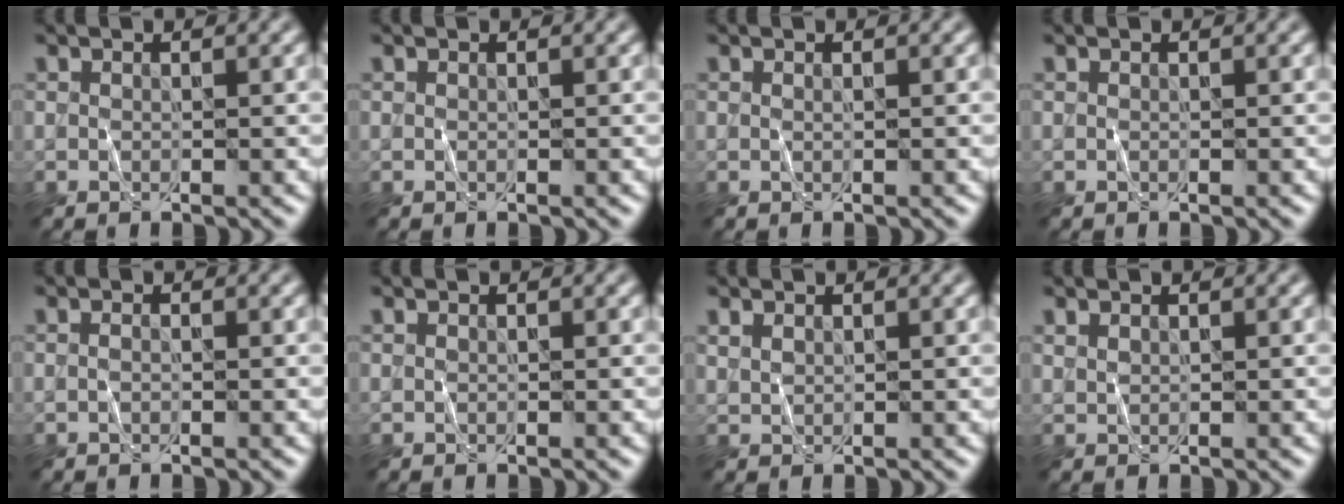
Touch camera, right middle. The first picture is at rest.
{"total": 0.0}
{"total": 0.0}
{"total": 0.0}
{"total": 0.5, "force": [-0.1, 0.3, 0.4], "torque": [-0.011, 0.000, -0.004]}
{"total": 0.0}
{"total": 1.0, "force": [0.6, 0.6, 0.5], "torque": [-0.018, 0.001, 0.019]}
{"total": 0.7, "force": [0.5, 0.4, 0.3], "torque": [-0.012, 0.001, 0.015]}